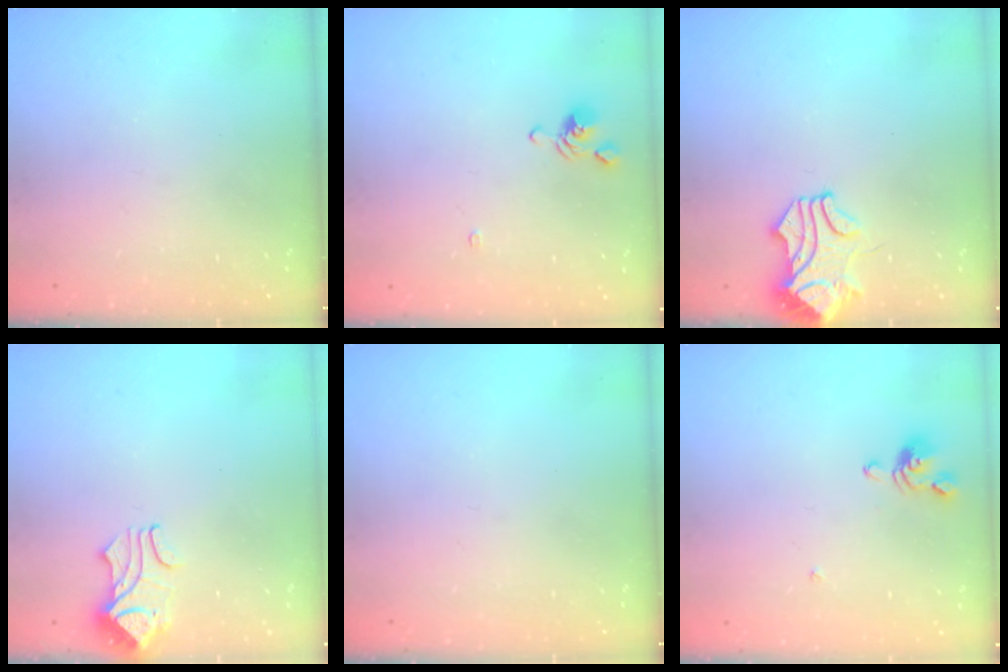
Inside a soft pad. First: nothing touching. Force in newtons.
{"total": 2.8, "press": 2.8, "slide": 0.1}
{"total": 1.9, "press": 1.8, "slide": 0.6}
{"total": 1.5, "press": 1.3, "slide": 0.9}
{"total": 0.0}
{"total": 2.1, "press": 2.1, "slide": 0.3}